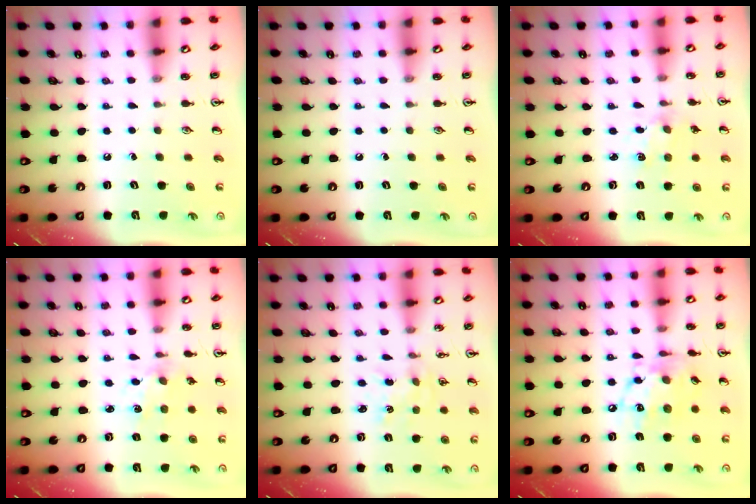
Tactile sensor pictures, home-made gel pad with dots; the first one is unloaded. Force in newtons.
{"total": 0.0}
{"total": 2.1, "press": 2.1, "slide": 0.3}
{"total": 2.0, "press": 2.0, "slide": 0.3}
{"total": 0.8, "press": 0.8, "slide": 0.2}
{"total": 13.5, "press": 13.5, "slide": 0.8}